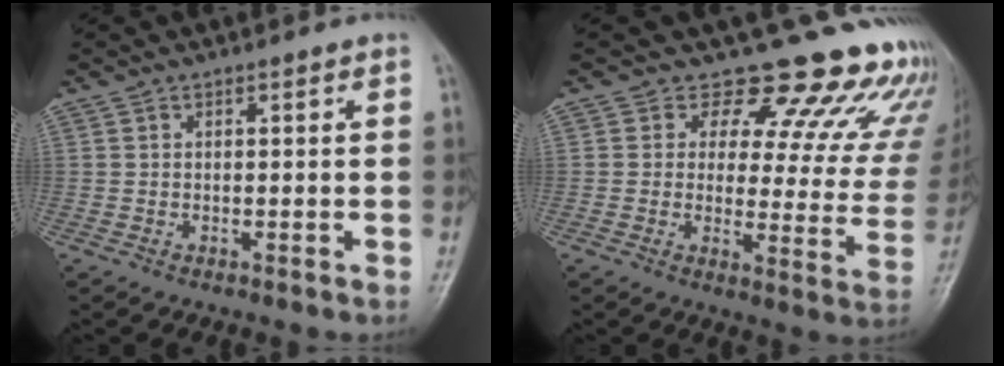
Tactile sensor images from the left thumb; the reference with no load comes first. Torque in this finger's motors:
{"motor_torque": [0.51, 0.42, -0.08, -0.24, 0.01]}